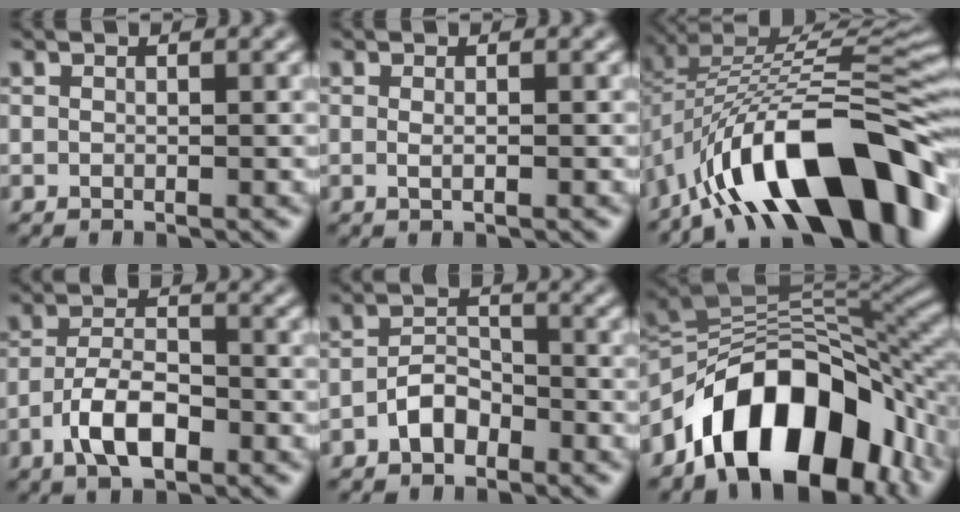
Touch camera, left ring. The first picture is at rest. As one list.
[{"total": 0.8, "force": [0.0, 0.2, 0.8], "torque": [-0.014, -0.002, -0.001]}, {"total": 15.1, "force": [-7.9, 5.8, 11.5], "torque": [-0.178, 0.023, -0.140]}, {"total": 4.9, "force": [-2.4, 2.1, 3.8], "torque": [-0.070, 0.004, -0.047]}, {"total": 2.8, "force": [-1.7, 1.7, 1.5], "torque": [-0.026, 0.012, -0.034]}, {"total": 14.5, "force": [-7.5, 7.6, 9.8], "torque": [-0.136, 0.010, -0.137]}]